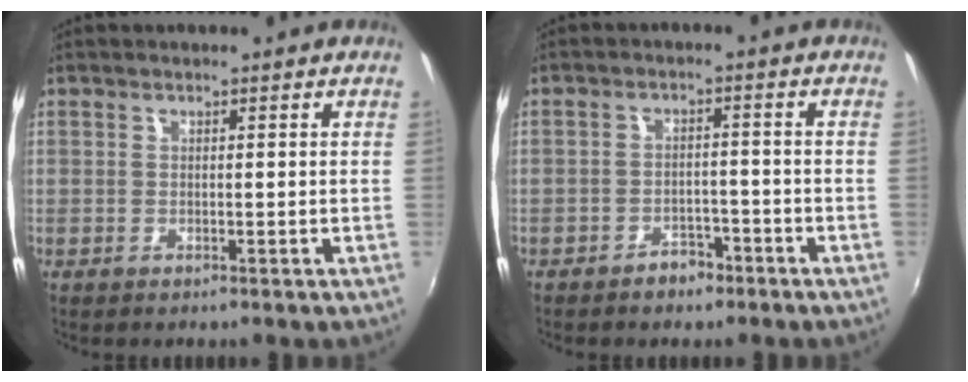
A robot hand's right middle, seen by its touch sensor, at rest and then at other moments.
{"total": 3.8, "force": [-2.9, 2.1, 1.3], "torque": [-0.031, 0.009, -0.035]}